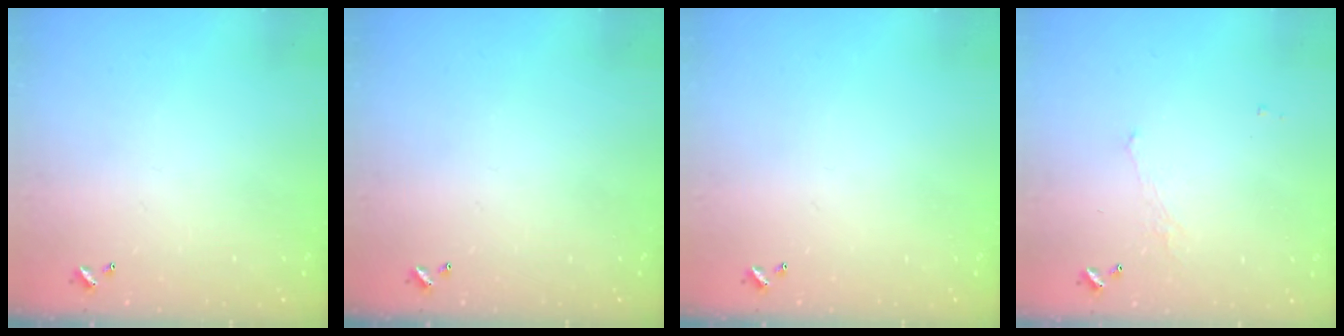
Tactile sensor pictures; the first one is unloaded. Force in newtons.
{"total": 0.0}
{"total": 0.0}
{"total": 1.1, "press": 0.8, "slide": 0.7}